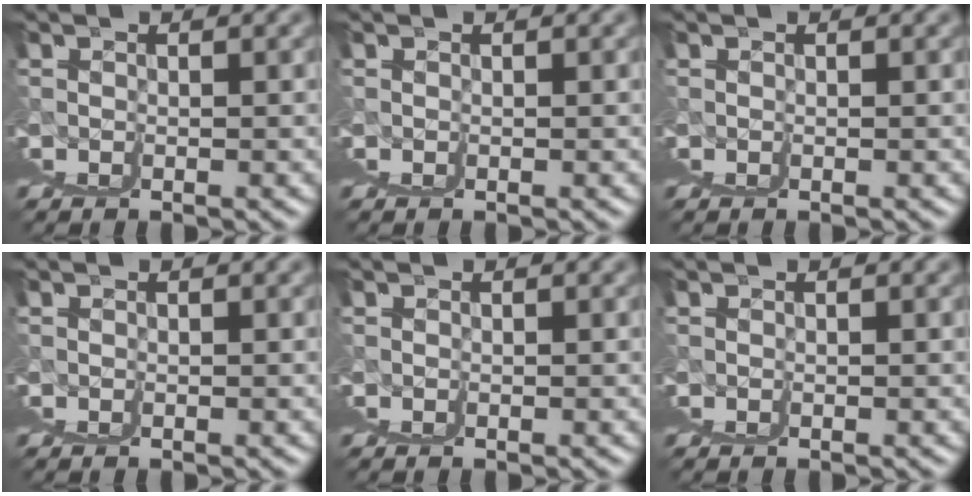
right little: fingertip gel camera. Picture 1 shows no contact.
{"total": 0.0}
{"total": 0.0}
{"total": 0.0}
{"total": 0.0}
{"total": 0.0}